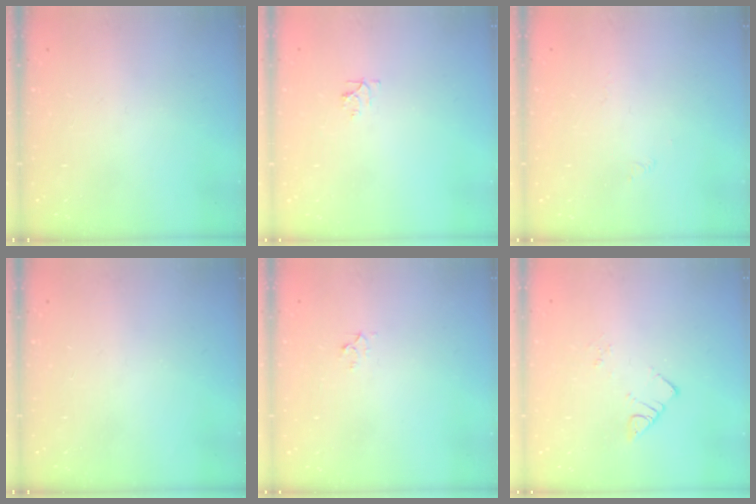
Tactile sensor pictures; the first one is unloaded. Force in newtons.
{"total": 4.6, "press": 4.6, "slide": 0.7}
{"total": 1.7, "press": 1.6, "slide": 0.4}
{"total": 0.0}
{"total": 2.3, "press": 2.3, "slide": 0.2}
{"total": 2.6, "press": 2.6, "slide": 0.1}